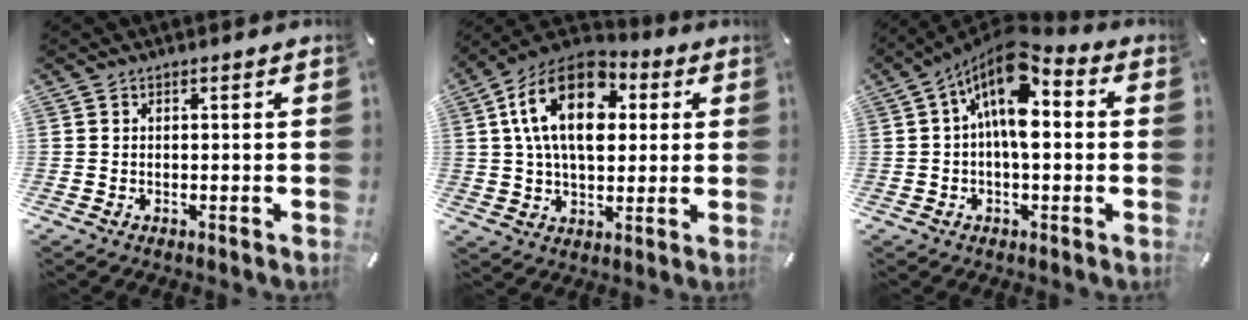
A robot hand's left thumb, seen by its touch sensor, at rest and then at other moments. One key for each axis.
{"total": 18.2, "fx": 5.2, "fy": 11.7, "fz": 12.9, "tx": -0.241, "ty": -0.006, "tz": 0.089}
{"total": 12.6, "fx": 2.9, "fy": 6.3, "fz": 10.6, "tx": -0.177, "ty": -0.026, "tz": 0.049}